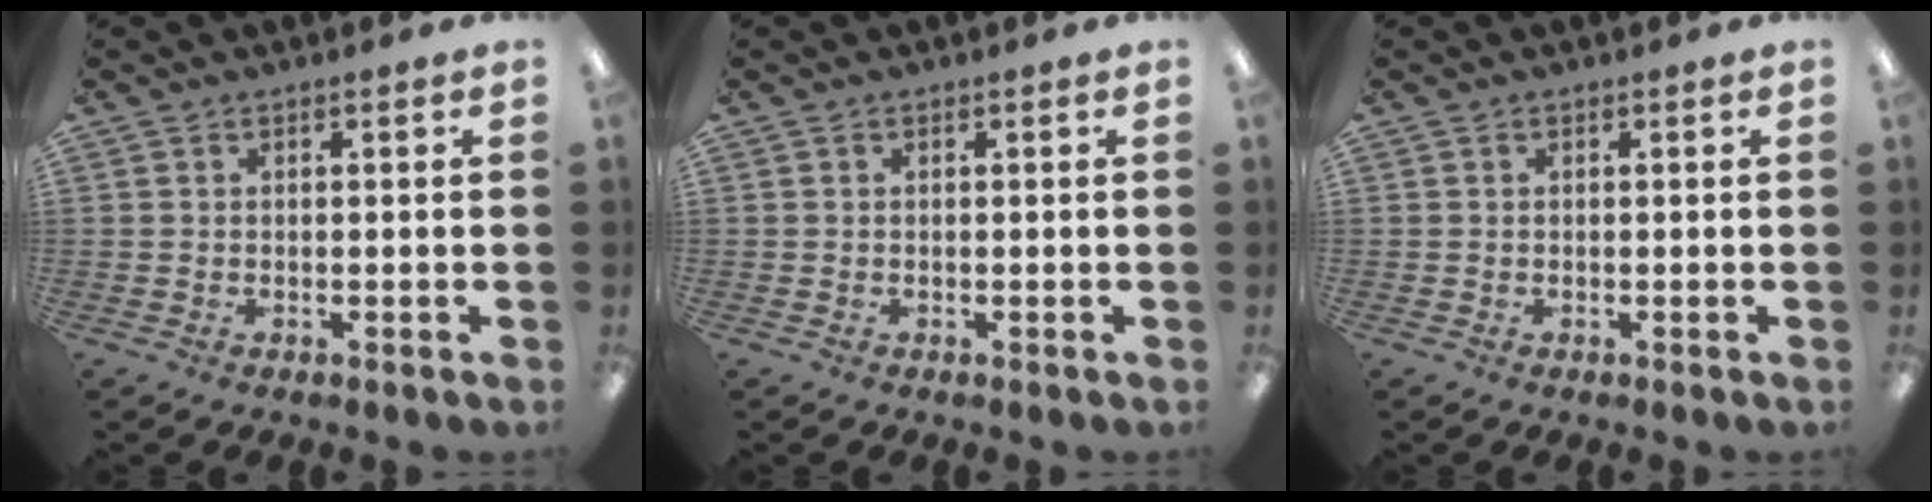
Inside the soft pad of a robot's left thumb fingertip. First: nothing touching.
{"total": 0.0}
{"total": 0.0}